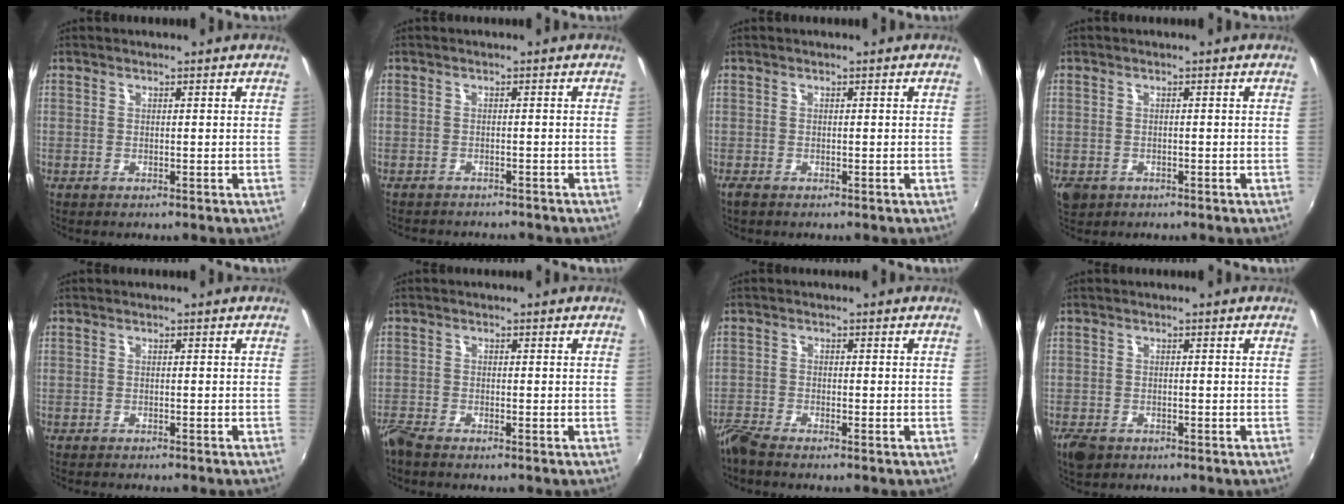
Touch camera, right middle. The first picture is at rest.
{"total": 4.7, "force": [-4.4, 1.1, 1.3], "torque": [-0.037, -0.012, -0.064]}
{"total": 1.1, "force": [-0.9, 0.4, 0.6], "torque": [-0.014, -0.004, -0.017]}
{"total": 3.6, "force": [-1.7, 2.6, 1.9], "torque": [-0.041, -0.010, -0.025]}
{"total": 2.3, "force": [-2.2, 0.2, 0.8], "torque": [-0.024, -0.010, -0.035]}
{"total": 3.5, "force": [-3.1, 0.4, 1.5], "torque": [-0.043, -0.015, -0.063]}
{"total": 4.2, "force": [-3.9, 0.2, 1.6], "torque": [-0.048, -0.016, -0.079]}
{"total": 3.7, "force": [-2.6, 2.0, 1.7], "torque": [-0.046, -0.011, -0.047]}